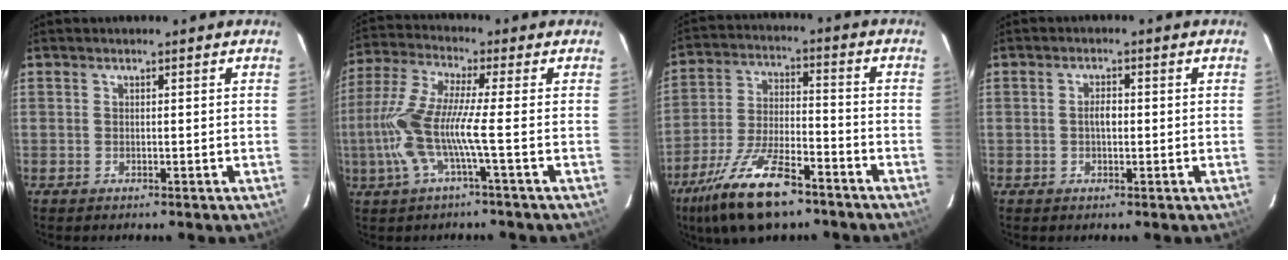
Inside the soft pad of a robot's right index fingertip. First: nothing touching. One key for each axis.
{"total": 10.5, "fx": -2.7, "fy": -0.1, "fz": 10.1, "tx": -0.214, "ty": -0.004, "tz": -0.052}
{"total": 16.4, "fx": -11.1, "fy": 5.6, "fz": 10.6, "tx": -0.223, "ty": -0.024, "tz": -0.200}
{"total": 2.2, "fx": -0.2, "fy": 1.1, "fz": 1.8, "tx": -0.034, "ty": 0.007, "tz": -0.004}